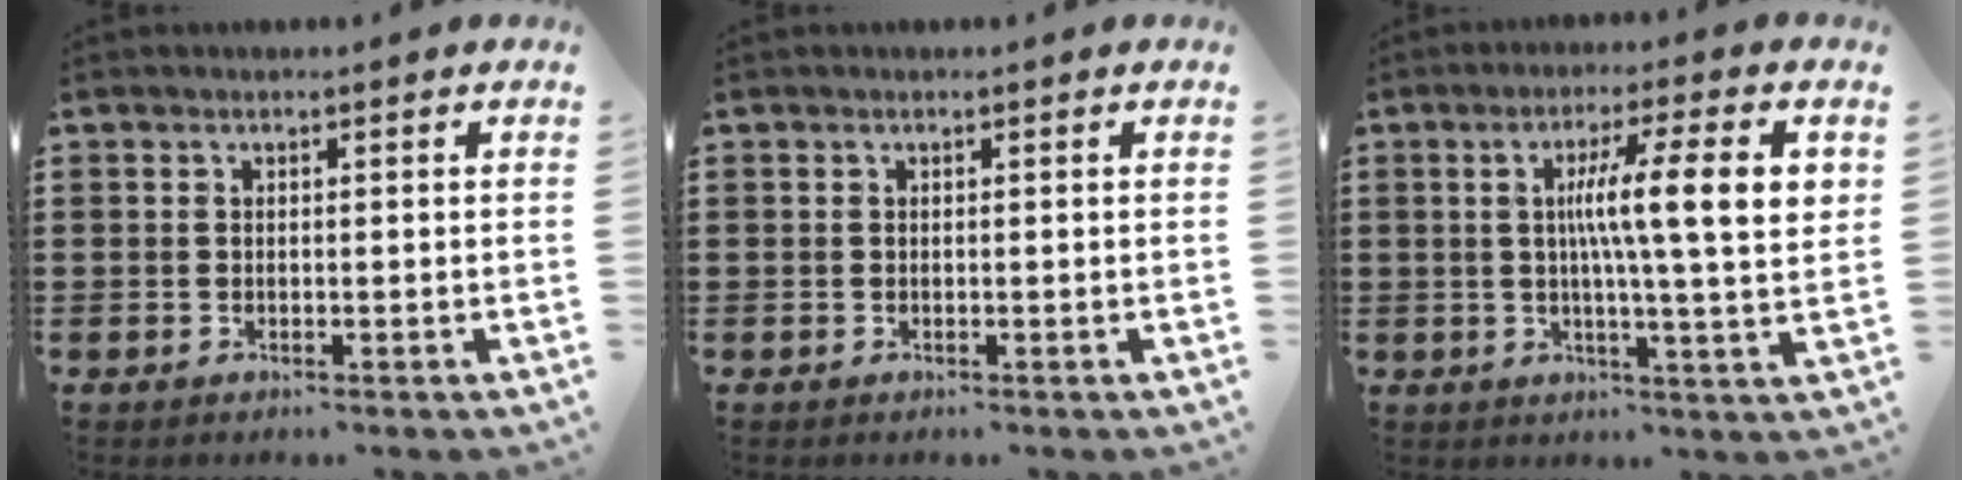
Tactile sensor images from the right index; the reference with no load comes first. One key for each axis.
{"total": 0.0}
{"total": 11.6, "fx": 2.3, "fy": 1.4, "fz": 11.2, "tx": -0.202, "ty": 0.006, "tz": 0.031}